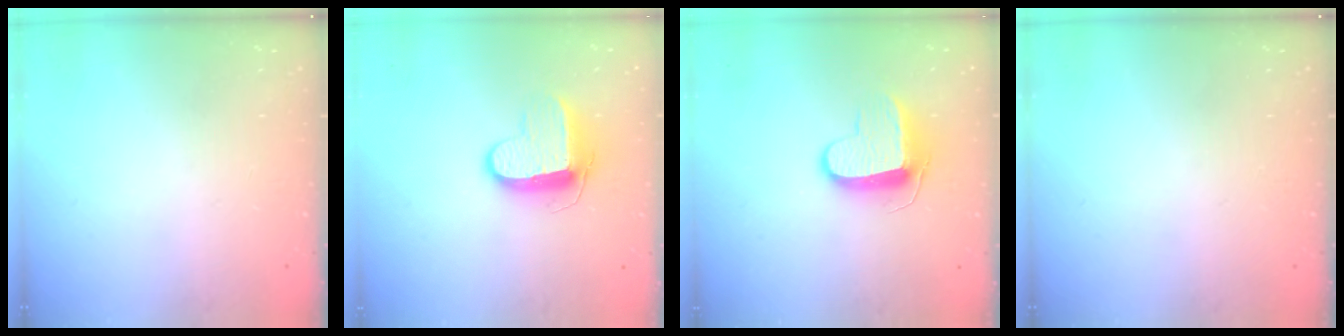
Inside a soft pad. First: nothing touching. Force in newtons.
{"total": 10.4, "press": 10.4, "slide": 0.5}
{"total": 9.8, "press": 9.8, "slide": 0.1}
{"total": 0.0}